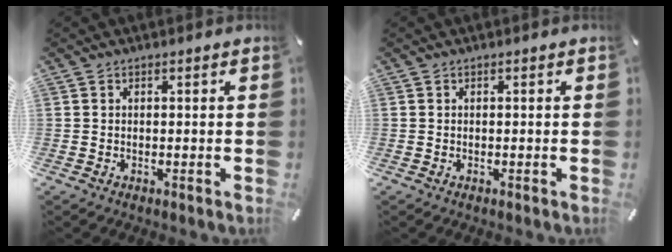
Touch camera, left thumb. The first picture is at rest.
{"total": 0.0}